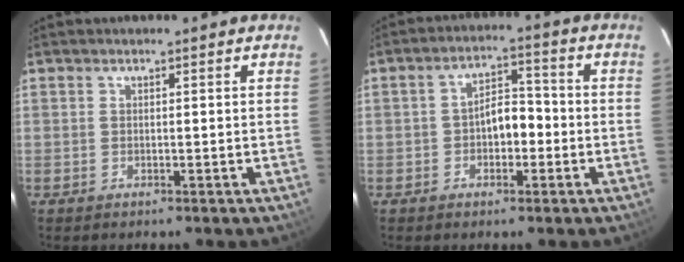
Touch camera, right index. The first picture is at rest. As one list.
[{"total": 5.7, "force": [-1.5, 3.7, 4.1], "torque": [-0.066, 0.020, -0.019]}]